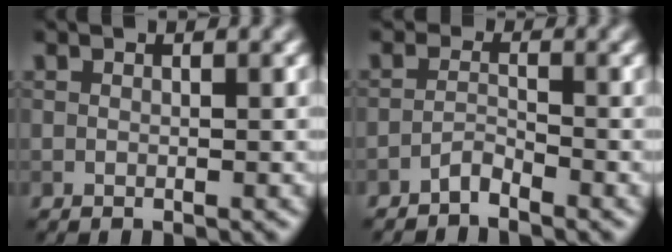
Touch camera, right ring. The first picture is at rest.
{"total": 1.4, "force": [-1.3, 0.4, 0.4], "torque": [-0.008, 0.006, -0.027]}